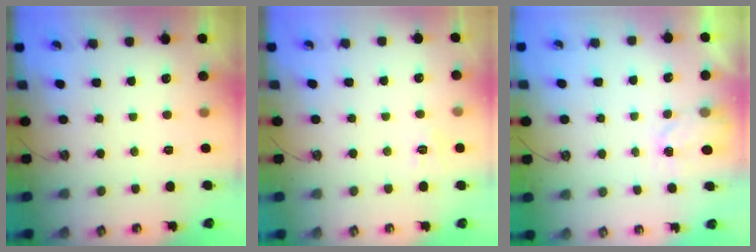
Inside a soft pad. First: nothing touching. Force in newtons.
{"total": 6.6, "press": 6.6, "slide": 0.6}
{"total": 2.6, "press": 2.5, "slide": 0.4}